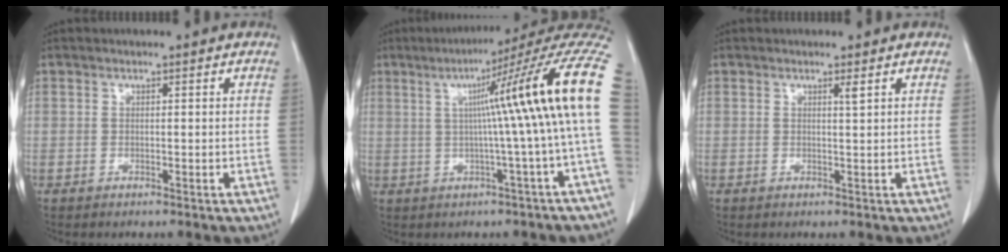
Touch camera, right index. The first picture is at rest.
{"total": 16.5, "force": [2.6, -2.2, 16.1], "torque": [-0.194, 0.031, 0.025]}
{"total": 0.9, "force": [0.5, -0.2, 0.7], "torque": [-0.019, -0.006, 0.011]}